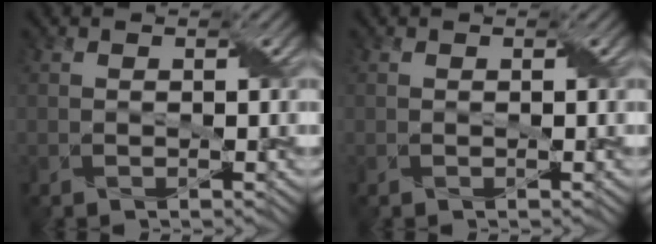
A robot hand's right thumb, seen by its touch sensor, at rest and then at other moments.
{"total": 0.0}